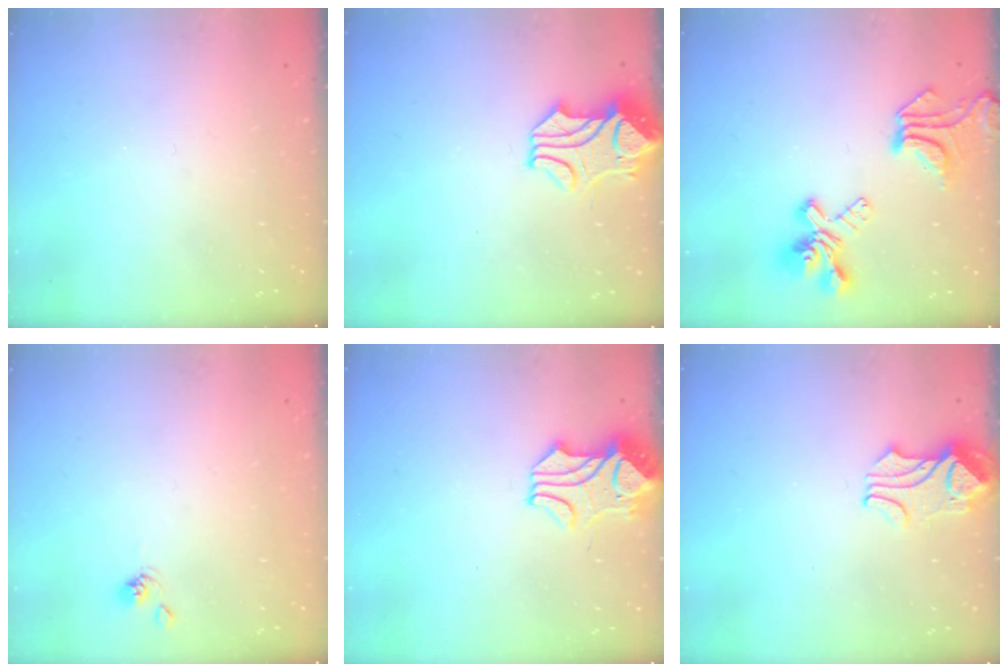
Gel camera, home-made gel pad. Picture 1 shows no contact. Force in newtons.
{"total": 2.0, "press": 1.6, "slide": 1.1}
{"total": 9.0, "press": 8.8, "slide": 2.0}
{"total": 2.0, "press": 1.9, "slide": 0.3}
{"total": 2.5, "press": 2.2, "slide": 1.1}
{"total": 2.3, "press": 2.3, "slide": 0.5}